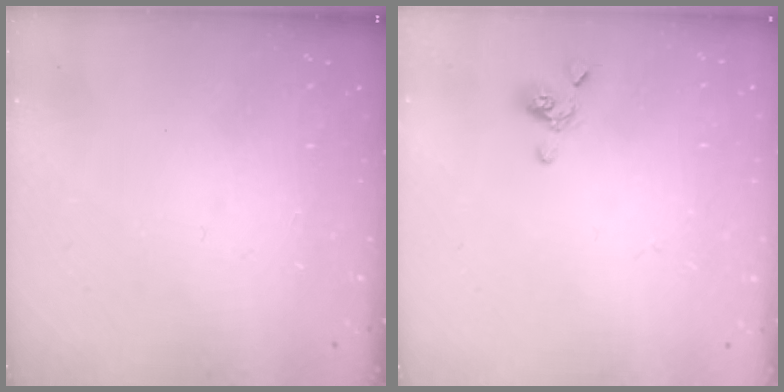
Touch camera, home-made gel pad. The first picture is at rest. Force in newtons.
{"total": 2.2, "press": 2.0, "slide": 0.8}